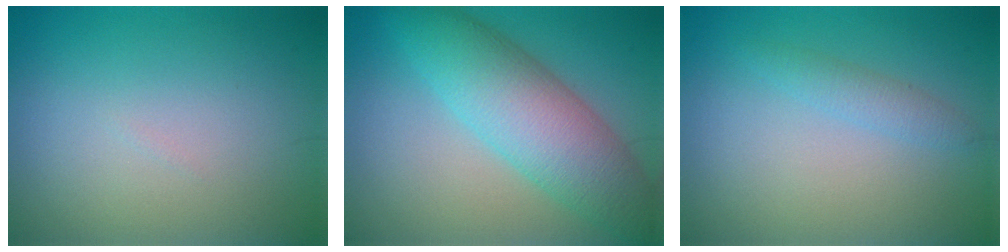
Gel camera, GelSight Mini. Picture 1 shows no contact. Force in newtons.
{"total": 7.8, "press": 7.8, "slide": 0.1}
{"total": 1.5, "press": 1.5, "slide": 0.0}